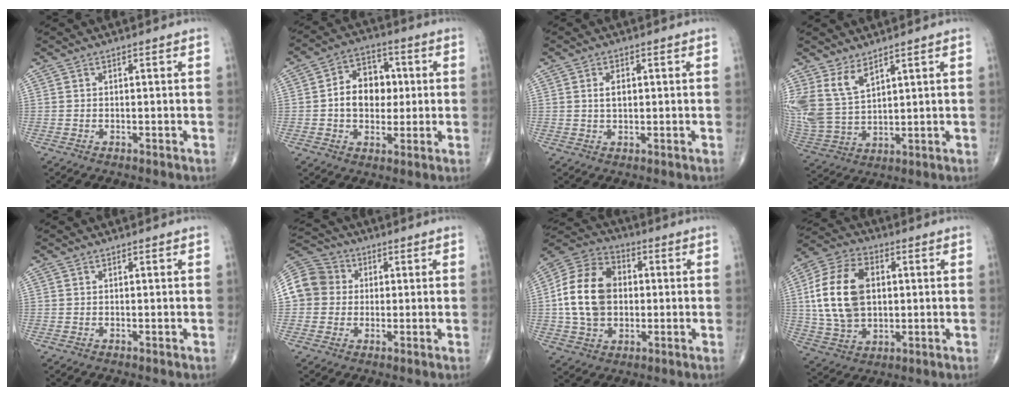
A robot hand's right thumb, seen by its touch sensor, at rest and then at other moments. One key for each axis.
{"total": 10.8, "fx": 0.4, "fy": 8.1, "fz": 7.1, "tx": -0.075, "ty": 0.019, "tz": 0.003}
{"total": 2.9, "fx": 0.6, "fy": 1.7, "fz": 2.2, "tx": -0.037, "ty": -0.001, "tz": 0.011}
{"total": 9.9, "fx": 6.0, "fy": 4.9, "fz": 6.2, "tx": -0.128, "ty": -0.026, "tz": 0.141}
{"total": 0.0}
{"total": 11.5, "fx": 1.1, "fy": 10.6, "fz": 4.4, "tx": -0.080, "ty": 0.030, "tz": 0.014}
{"total": 16.5, "fx": 0.5, "fy": 12.1, "fz": 11.2, "tx": -0.193, "ty": 0.024, "tz": 0.006}
{"total": 17.5, "fx": 2.1, "fy": 11.7, "fz": 12.9, "tx": -0.234, "ty": 0.008, "tz": 0.042}